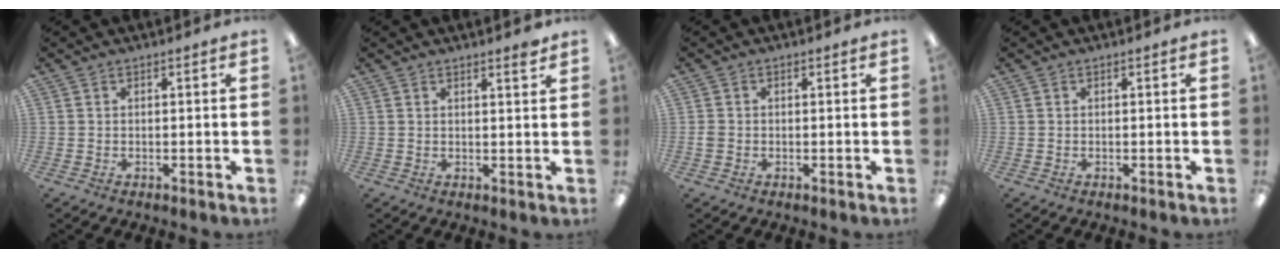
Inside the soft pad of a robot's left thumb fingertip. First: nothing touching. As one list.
[{"total": 2.0, "force": [1.9, 0.0, 0.6], "torque": [0.001, -0.015, 0.031]}, {"total": 1.2, "force": [-0.3, 1.1, 0.5], "torque": [-0.008, 0.004, -0.006]}, {"total": 0.0}]